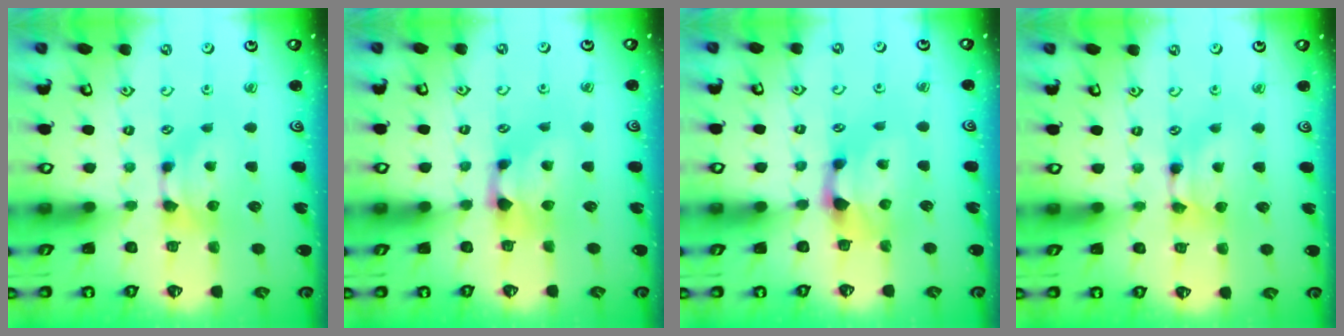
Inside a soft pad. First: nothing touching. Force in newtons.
{"total": 1.2, "press": 0.4, "slide": 1.1}
{"total": 1.9, "press": 1.1, "slide": 1.5}
{"total": 1.7, "press": 1.7, "slide": 0.2}